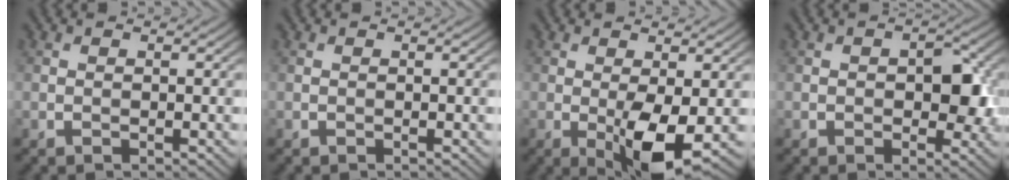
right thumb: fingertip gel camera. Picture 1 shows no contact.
{"total": 0.0}
{"total": 6.2, "force": [-1.2, 1.9, 5.8], "torque": [-0.103, -0.003, -0.019]}
{"total": 4.5, "force": [-0.1, 2.6, 3.7], "torque": [-0.054, -0.005, 0.000]}